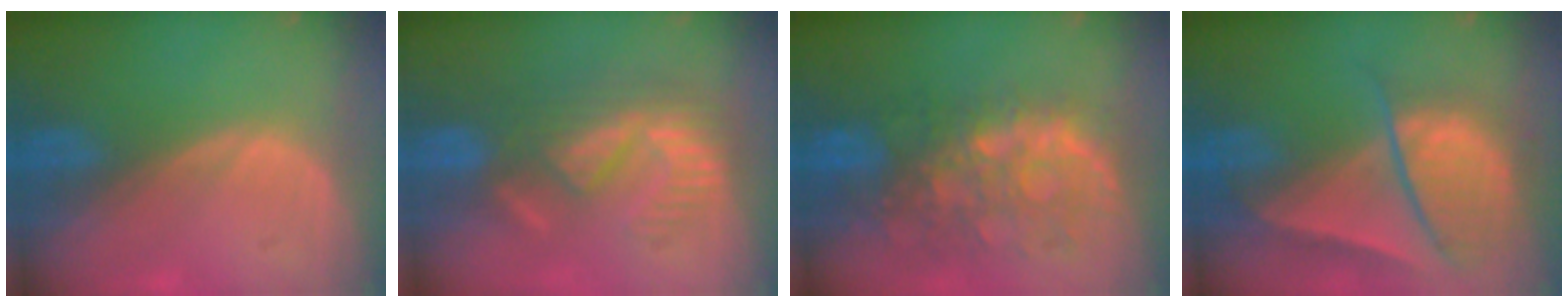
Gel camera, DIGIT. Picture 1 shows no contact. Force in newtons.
{"total": 9.2, "press": 8.0, "slide": 4.5}
{"total": 10.4, "press": 9.4, "slide": 4.6}
{"total": 9.3, "press": 8.0, "slide": 4.7}